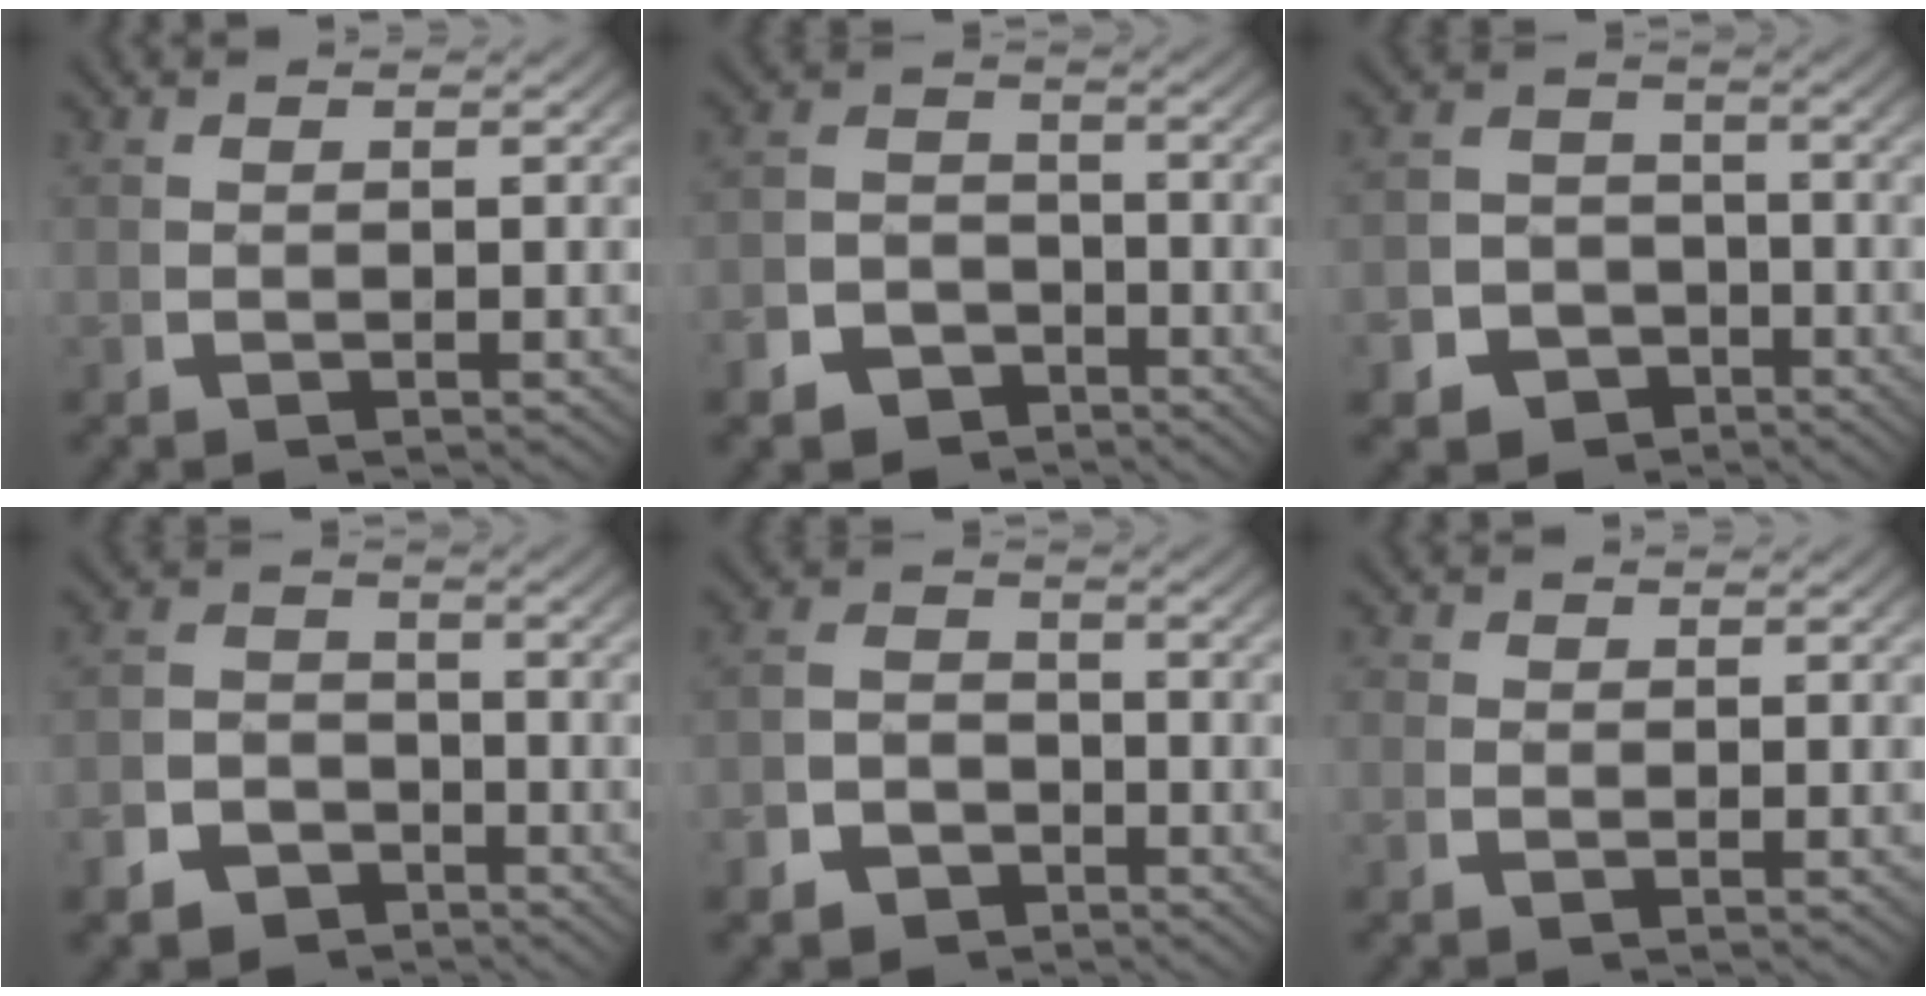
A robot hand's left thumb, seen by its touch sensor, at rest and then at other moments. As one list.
[{"total": 7.0, "force": [-4.2, 5.3, 1.7], "torque": [-0.012, -0.029, -0.071]}, {"total": 10.8, "force": [-5.1, 9.0, 3.0], "torque": [-0.039, -0.042, -0.087]}, {"total": 6.8, "force": [-4.0, 5.2, 1.7], "torque": [-0.012, -0.027, -0.068]}, {"total": 4.3, "force": [-2.7, 3.2, 1.1], "torque": [-0.013, -0.019, -0.045]}, {"total": 1.1, "force": [-0.1, 1.1, 0.2], "torque": [-0.003, -0.004, -0.009]}]